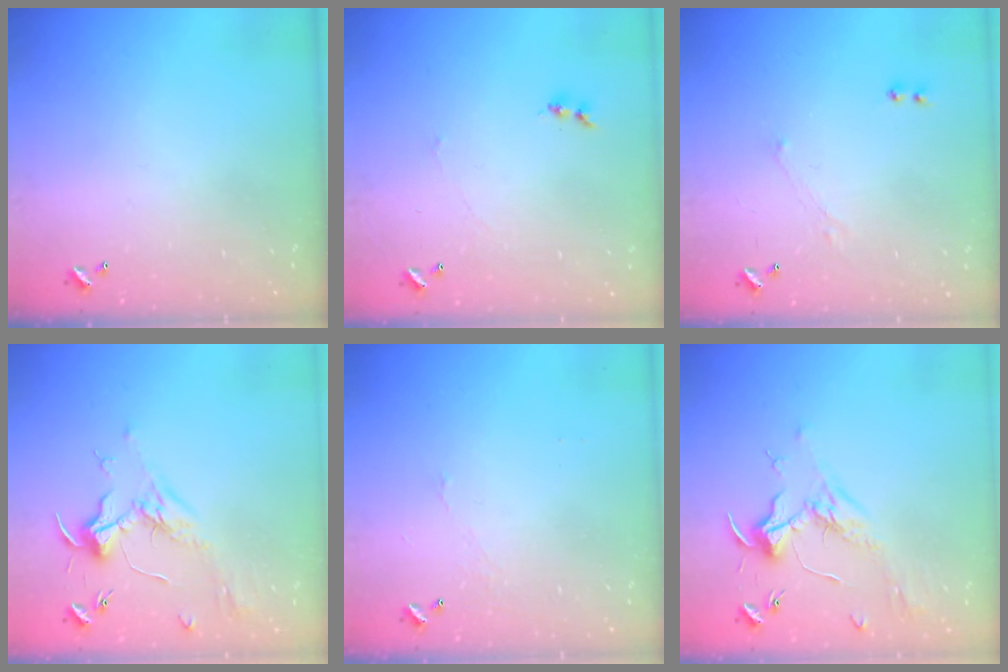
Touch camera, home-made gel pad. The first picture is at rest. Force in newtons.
{"total": 1.2, "press": 1.1, "slide": 0.3}
{"total": 1.0, "press": 0.9, "slide": 0.5}
{"total": 1.8, "press": 1.7, "slide": 0.6}
{"total": 0.0}
{"total": 1.8, "press": 1.6, "slide": 0.8}